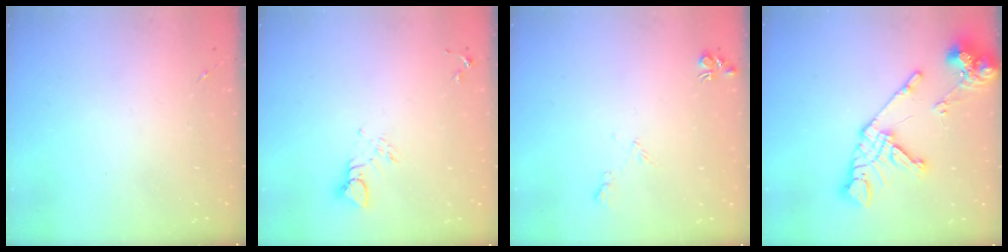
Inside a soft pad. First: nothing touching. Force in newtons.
{"total": 3.9, "press": 3.9, "slide": 0.5}
{"total": 5.8, "press": 5.8, "slide": 0.8}
{"total": 17.0, "press": 16.9, "slide": 2.2}